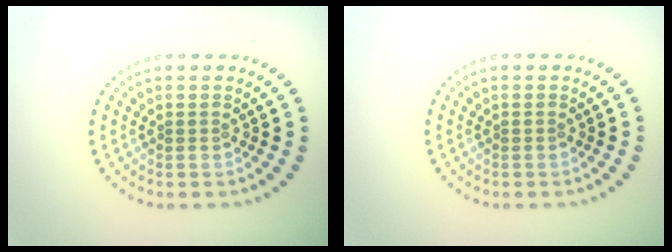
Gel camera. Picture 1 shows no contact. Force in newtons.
{"total": 0.0}